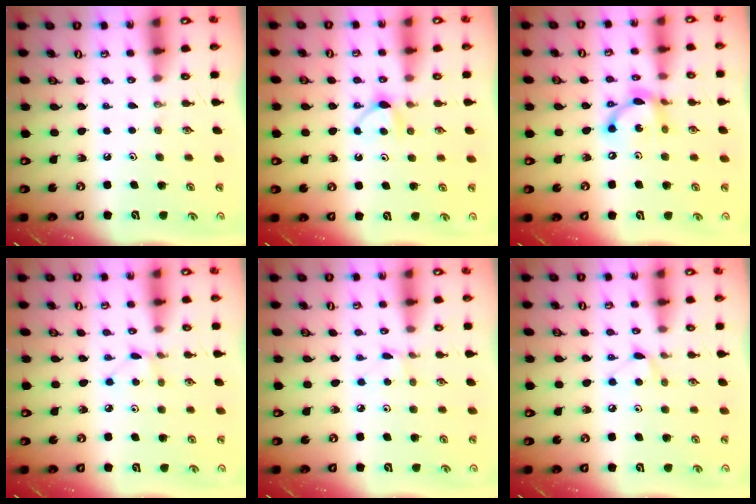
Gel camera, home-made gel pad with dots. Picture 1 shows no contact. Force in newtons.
{"total": 5.5, "press": 5.4, "slide": 0.7}
{"total": 12.3, "press": 12.3, "slide": 1.0}
{"total": 2.9, "press": 2.9, "slide": 0.4}
{"total": 1.1, "press": 1.1, "slide": 0.1}
{"total": 5.5, "press": 5.4, "slide": 0.8}